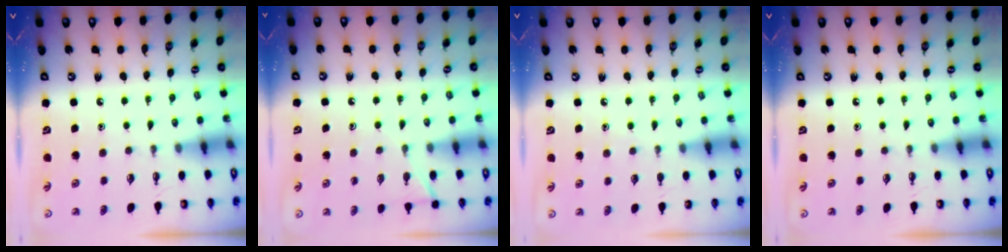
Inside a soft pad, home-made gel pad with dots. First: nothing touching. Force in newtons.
{"total": 6.4, "press": 6.4, "slide": 0.3}
{"total": 2.7, "press": 2.6, "slide": 0.3}
{"total": 0.0}